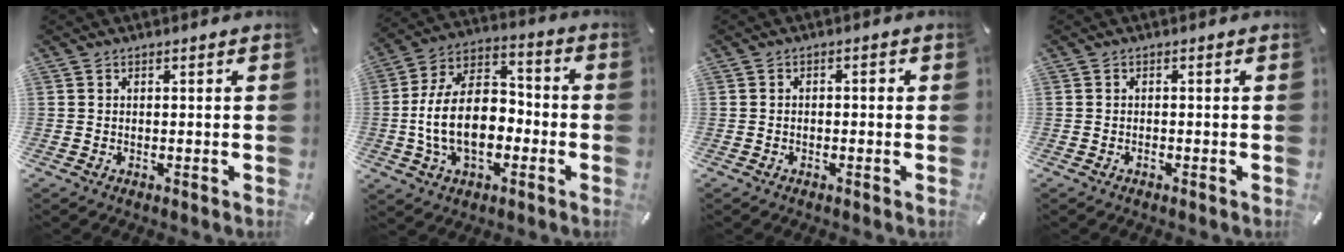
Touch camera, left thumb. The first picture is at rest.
{"total": 17.4, "force": [-3.3, 11.2, 12.8], "torque": [-0.254, 0.012, -0.063]}
{"total": 1.4, "force": [-0.7, 0.7, 1.0], "torque": [-0.020, 0.006, -0.015]}
{"total": 0.5, "force": [-0.4, 0.2, 0.3], "torque": [-0.007, -0.001, -0.007]}